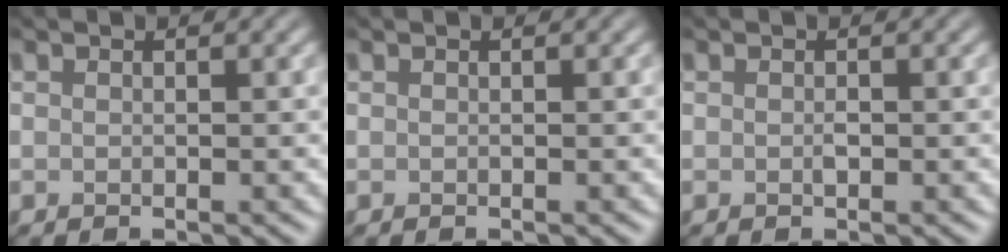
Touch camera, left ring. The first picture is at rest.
{"total": 0.0}
{"total": 0.5, "force": [-0.3, 0.2, 0.4], "torque": [-0.011, 0.001, -0.007]}